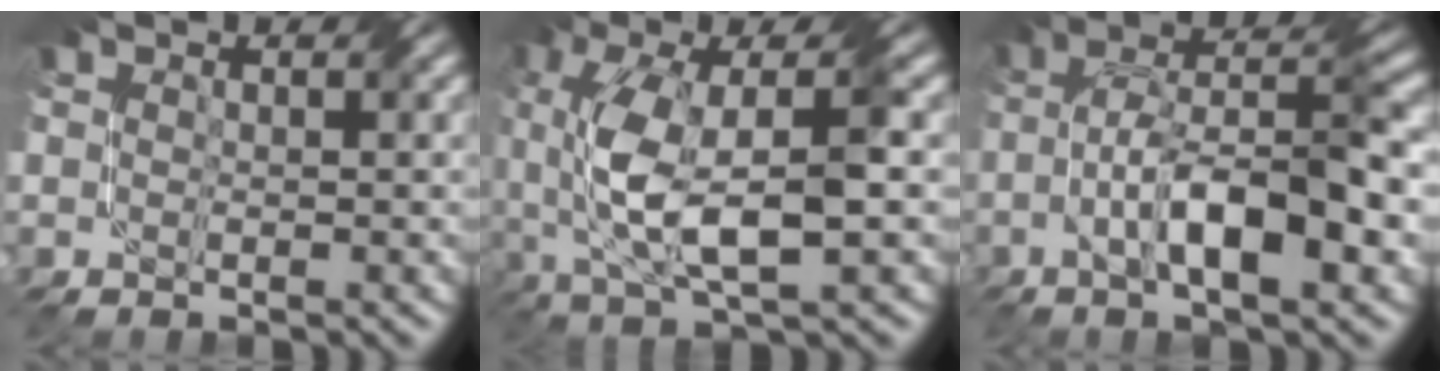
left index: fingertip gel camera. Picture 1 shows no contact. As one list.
[{"total": 9.7, "force": [-0.2, 3.4, 9.1], "torque": [-0.185, 0.003, 0.001]}, {"total": 9.3, "force": [-2.3, 2.6, 8.6], "torque": [-0.142, 0.018, -0.043]}]